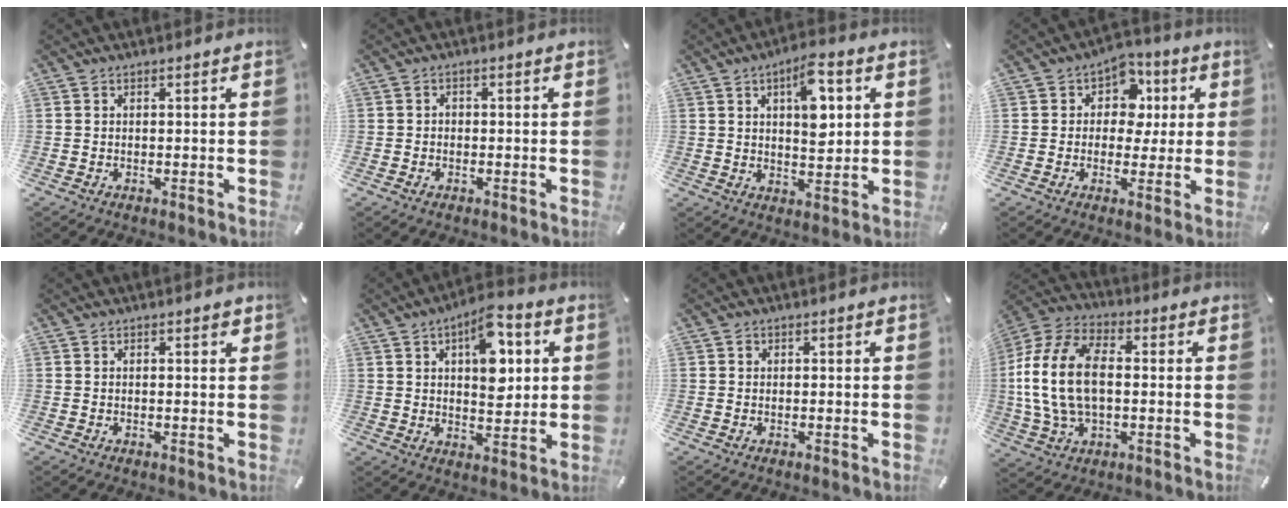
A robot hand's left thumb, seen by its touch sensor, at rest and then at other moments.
{"total": 1.4, "force": [-0.7, 1.1, 0.5], "torque": [-0.009, 0.006, -0.016]}
{"total": 10.3, "force": [3.6, 5.0, 8.2], "torque": [-0.106, -0.014, 0.056]}
{"total": 8.3, "force": [1.5, 7.3, 3.6], "torque": [-0.053, -0.008, 0.025]}
{"total": 0.7, "force": [0.4, 0.3, 0.5], "torque": [-0.010, 0.002, 0.006]}
{"total": 12.0, "force": [4.7, 6.5, 8.9], "torque": [-0.113, -0.017, 0.078]}
{"total": 0.6, "force": [0.1, 0.6, 0.2], "torque": [-0.003, 0.004, 0.001]}
{"total": 16.0, "force": [-0.4, 10.4, 12.2], "torque": [-0.279, 0.004, -0.009]}